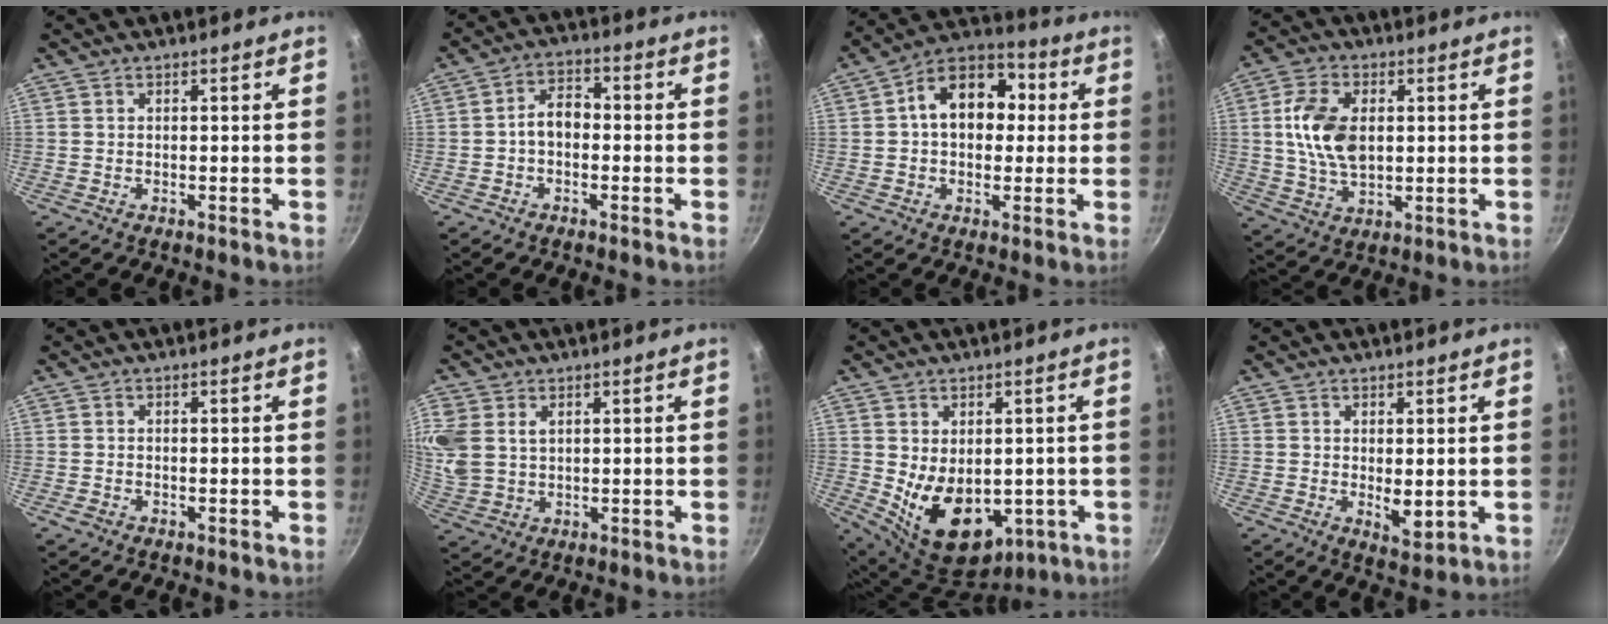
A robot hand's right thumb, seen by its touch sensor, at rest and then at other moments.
{"total": 5.4, "force": [-0.9, 3.6, 3.8], "torque": [-0.047, 0.027, -0.024]}
{"total": 14.0, "force": [1.9, 10.0, 9.6], "torque": [-0.102, 0.031, 0.009]}
{"total": 11.6, "force": [1.6, 7.1, 9.0], "torque": [-0.158, -0.001, 0.029]}
{"total": 0.9, "force": [-0.5, 0.6, 0.5], "torque": [-0.010, 0.000, -0.010]}
{"total": 11.6, "force": [3.6, 8.8, 6.7], "torque": [-0.161, 0.009, 0.081]}
{"total": 14.0, "force": [-1.4, 9.6, 10.0], "torque": [-0.137, -0.023, 0.011]}
{"total": 3.9, "force": [0.3, 1.7, 3.4], "torque": [-0.049, -0.019, 0.007]}